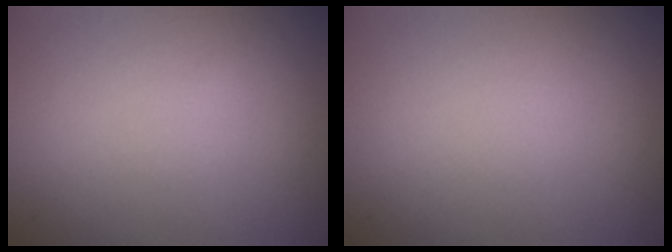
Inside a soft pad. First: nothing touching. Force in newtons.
{"total": 0.0}